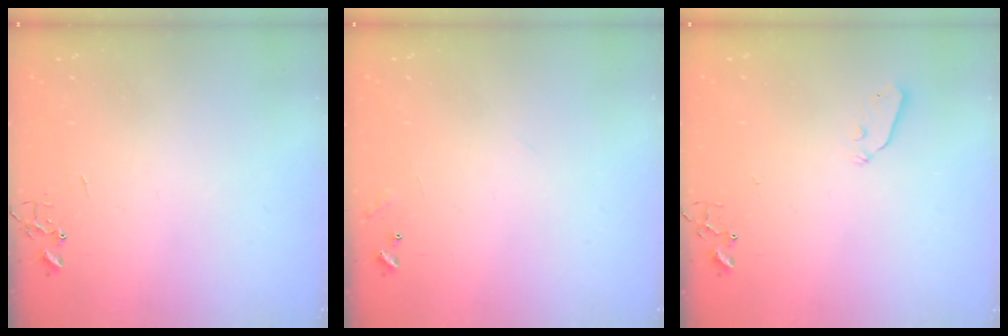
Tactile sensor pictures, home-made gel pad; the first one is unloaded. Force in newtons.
{"total": 6.9, "press": 6.9, "slide": 0.4}
{"total": 3.1, "press": 3.0, "slide": 0.4}